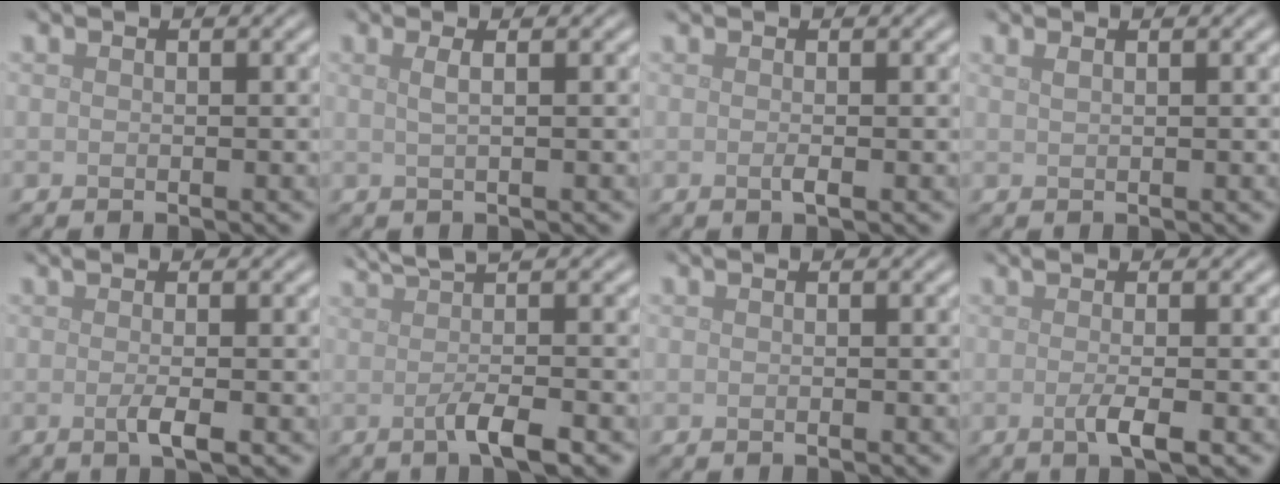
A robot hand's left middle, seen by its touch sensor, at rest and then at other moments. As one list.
[{"total": 1.8, "force": [0.6, 0.7, 1.6], "torque": [-0.020, 0.002, -0.004]}, {"total": 1.0, "force": [-0.1, 0.2, 0.9], "torque": [-0.016, -0.002, -0.005]}, {"total": 1.1, "force": [0.7, 0.5, 0.7], "torque": [-0.007, -0.001, 0.006]}, {"total": 2.5, "force": [-0.2, 0.6, 2.4], "torque": [-0.037, -0.003, -0.009]}, {"total": 5.2, "force": [0.3, 1.3, 5.1], "torque": [-0.070, 0.006, 0.006]}, {"total": 0.6, "force": [-0.2, 0.2, 0.6], "torque": [-0.004, 0.000, -0.005]}, {"total": 2.9, "force": [-0.3, 0.7, 2.8], "torque": [-0.041, -0.004, -0.010]}]